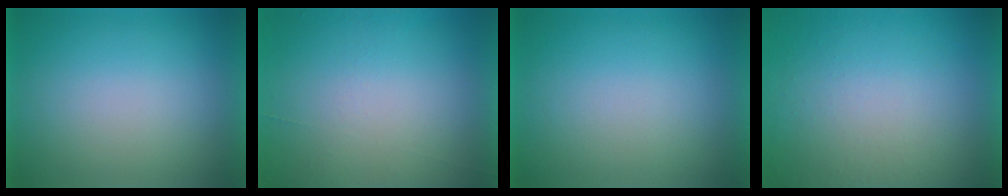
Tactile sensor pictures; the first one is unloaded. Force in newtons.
{"total": 4.5}
{"total": 0.0}
{"total": 9.4}